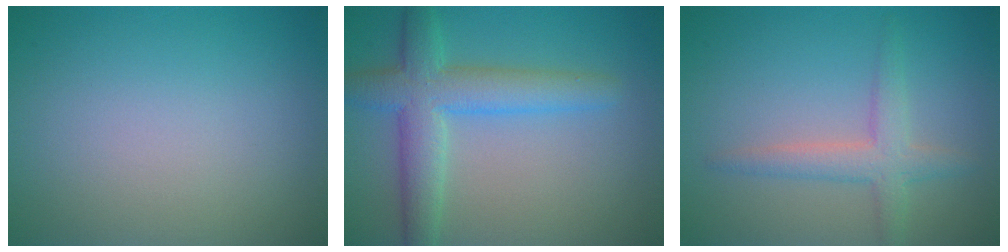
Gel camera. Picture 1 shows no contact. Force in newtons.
{"total": 5.6, "press": 5.6, "slide": 0.2}
{"total": 2.9, "press": 2.9, "slide": 0.2}